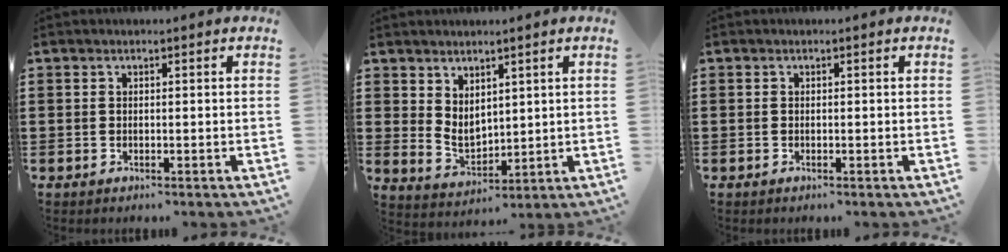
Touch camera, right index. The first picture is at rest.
{"total": 3.9, "force": [2.5, 2.4, 1.6], "torque": [-0.041, -0.004, 0.050]}
{"total": 0.0}